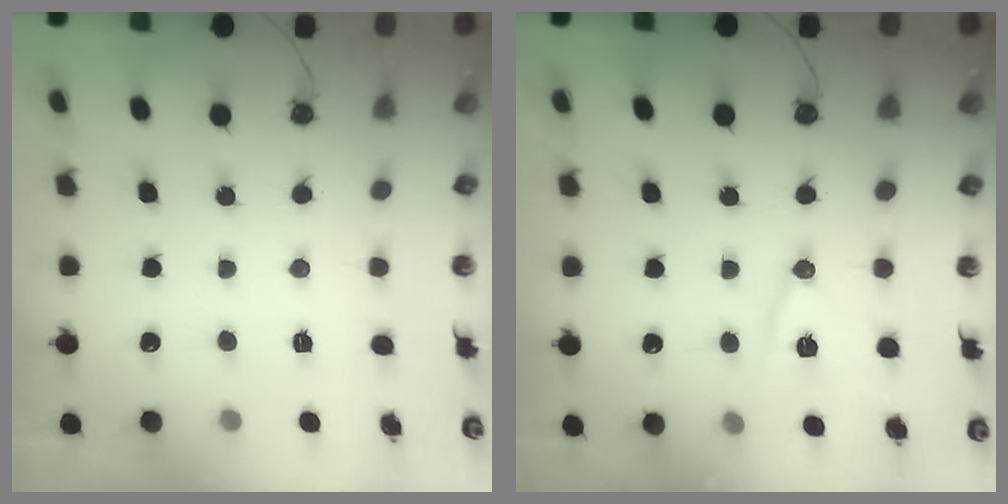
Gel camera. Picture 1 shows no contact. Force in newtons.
{"total": 10.4, "press": 9.9, "slide": 3.3}